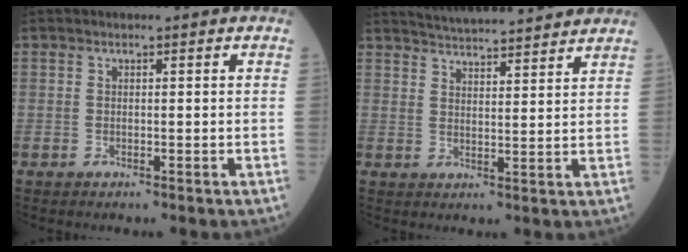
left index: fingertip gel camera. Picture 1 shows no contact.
{"total": 13.9, "force": [13.0, 1.3, 4.9], "torque": [-0.080, 0.017, 0.179]}